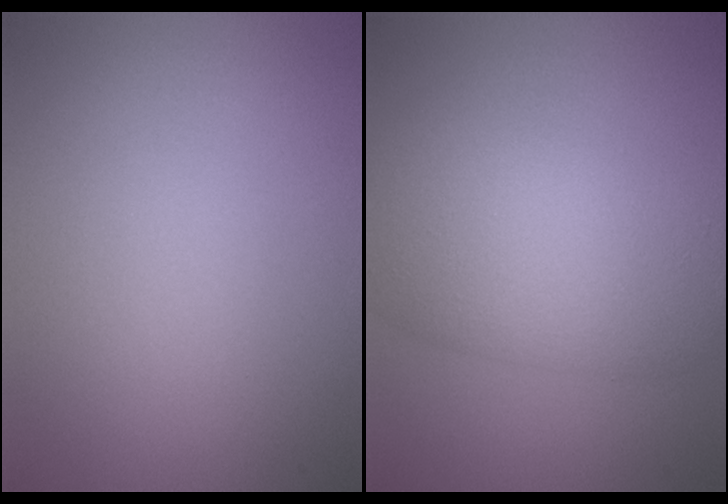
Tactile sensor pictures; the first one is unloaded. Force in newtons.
{"total": 7.6, "press": 7.6, "slide": 0.2}